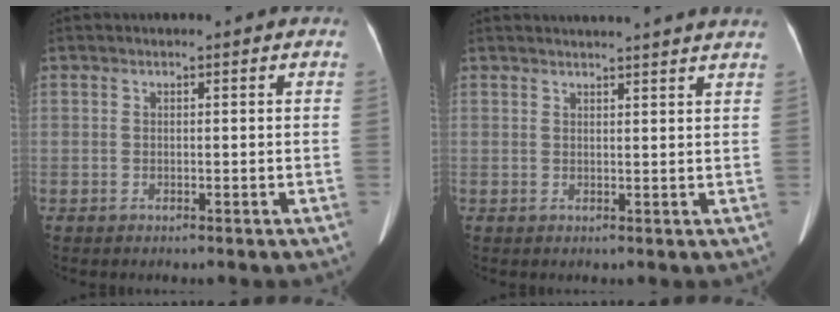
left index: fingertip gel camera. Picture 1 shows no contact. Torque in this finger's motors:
{"motor_torque": [0.64, -0.81, 0.07, 0.04]}